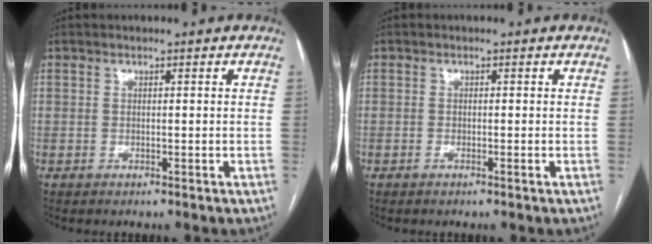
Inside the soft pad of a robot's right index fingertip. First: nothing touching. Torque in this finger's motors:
{"motor_torque": [-0.11, 0.18, -0.04, 0.00]}